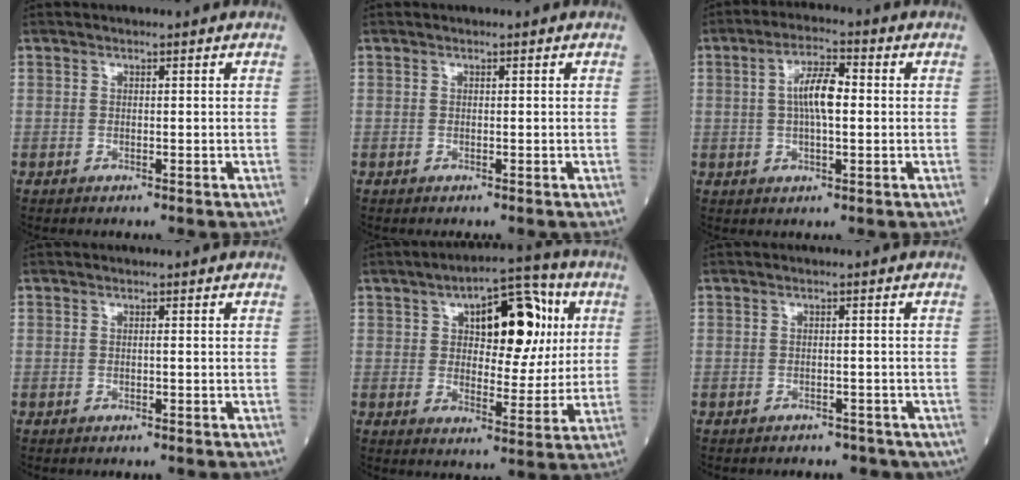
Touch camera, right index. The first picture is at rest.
{"total": 0.0}
{"total": 6.4, "force": [0.6, 1.7, 6.1], "torque": [-0.117, 0.013, 0.008]}
{"total": 0.0}
{"total": 14.2, "force": [4.3, 6.1, 12.0], "torque": [-0.160, 0.034, 0.064]}
{"total": 6.2, "force": [-4.8, 3.6, 1.3], "torque": [-0.016, 0.007, -0.046]}